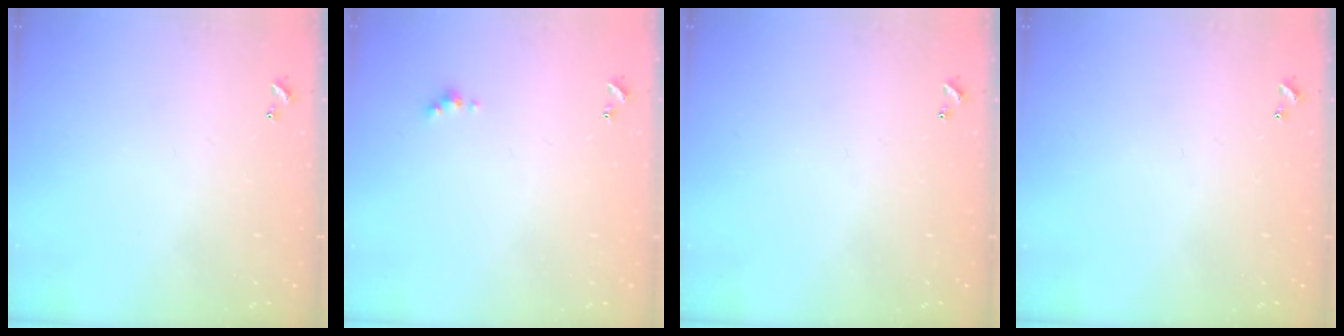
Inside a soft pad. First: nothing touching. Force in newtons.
{"total": 1.0, "press": 0.9, "slide": 0.5}
{"total": 0.0}
{"total": 0.0}